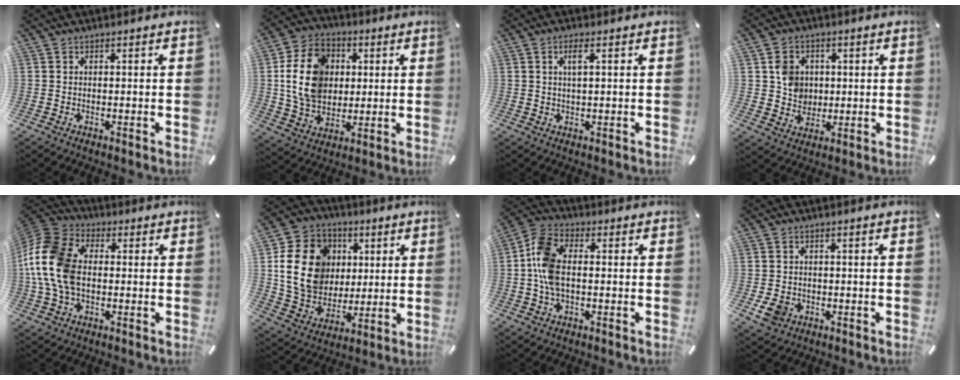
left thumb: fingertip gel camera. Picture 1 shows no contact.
{"total": 14.8, "force": [1.8, 11.9, 8.6], "torque": [-0.181, 0.012, 0.031]}
{"total": 2.9, "force": [1.0, 0.7, 2.7], "torque": [-0.057, 0.004, 0.014]}
{"total": 7.0, "force": [1.1, 6.6, 2.2], "torque": [-0.026, 0.005, 0.020]}
{"total": 15.4, "force": [-0.8, 10.6, 11.2], "torque": [-0.260, 0.007, -0.016]}
{"total": 17.6, "force": [2.6, 15.3, 8.3], "torque": [-0.170, 0.007, 0.053]}
{"total": 9.0, "force": [-0.7, 5.3, 7.3], "torque": [-0.166, 0.001, -0.014]}
{"total": 4.7, "force": [-1.5, 4.0, 2.1], "torque": [-0.045, -0.003, -0.028]}